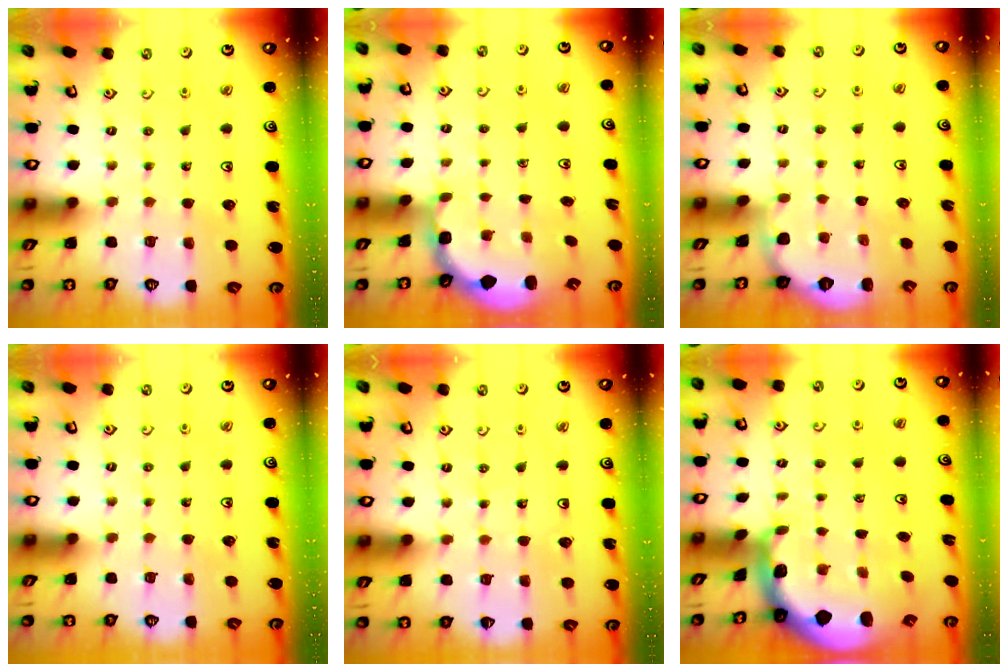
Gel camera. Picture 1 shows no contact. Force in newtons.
{"total": 2.7, "press": 2.1, "slide": 1.7}
{"total": 0.0}
{"total": 0.0}
{"total": 2.9, "press": 2.8, "slide": 0.3}
{"total": 1.9, "press": 1.9, "slide": 0.4}